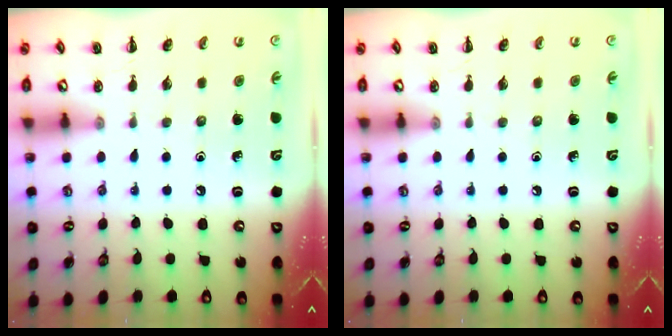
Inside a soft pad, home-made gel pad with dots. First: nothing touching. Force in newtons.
{"total": 0.0}